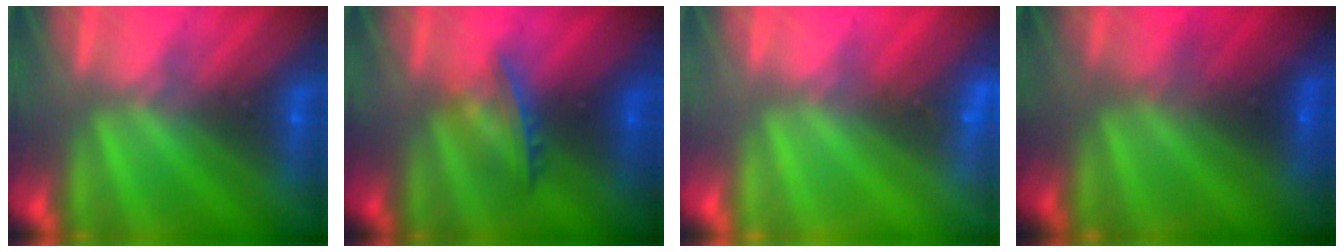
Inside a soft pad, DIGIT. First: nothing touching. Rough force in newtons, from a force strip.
{"total": 4.6}
{"total": 2.3}
{"total": 2.6}